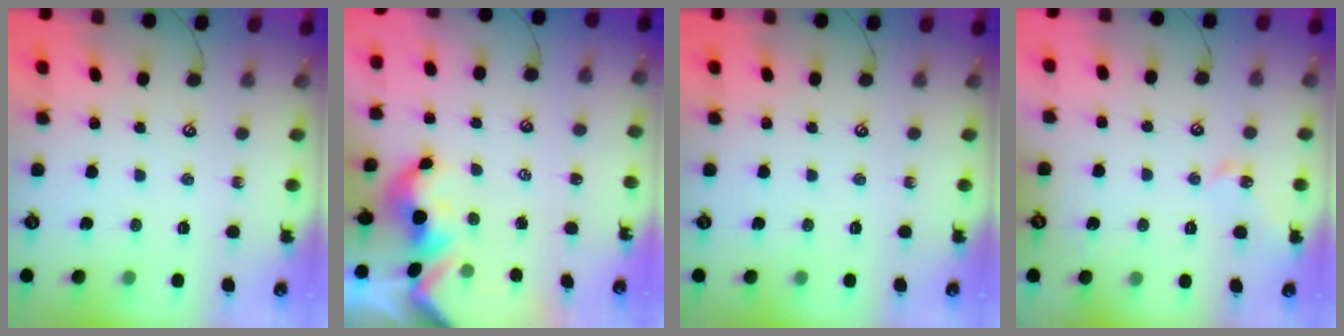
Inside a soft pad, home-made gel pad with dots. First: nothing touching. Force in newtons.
{"total": 2.2, "press": 2.2, "slide": 0.1}
{"total": 0.0}
{"total": 3.3, "press": 3.2, "slide": 0.5}